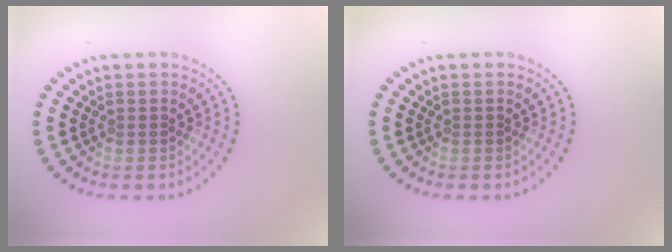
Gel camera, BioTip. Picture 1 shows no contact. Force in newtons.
{"total": 0.0}